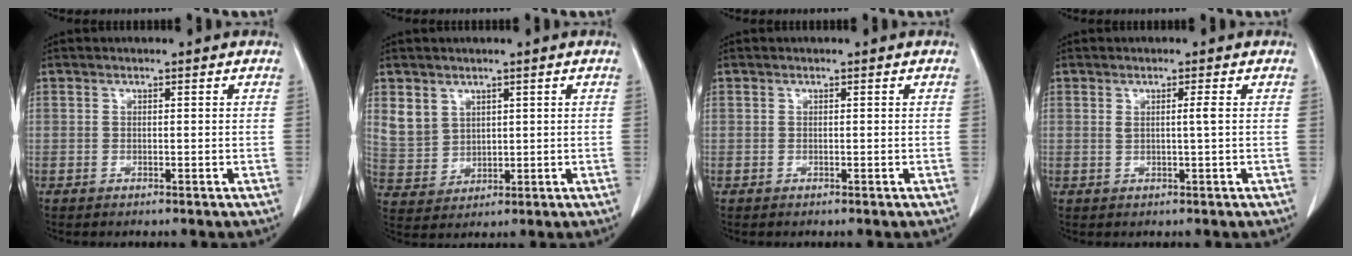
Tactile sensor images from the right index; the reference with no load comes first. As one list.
[{"total": 5.8, "force": [3.2, 4.7, 1.3], "torque": [-0.028, 0.007, 0.083]}, {"total": 0.0}, {"total": 1.5, "force": [0.4, -0.4, 1.4], "torque": [-0.022, 0.000, 0.011]}]